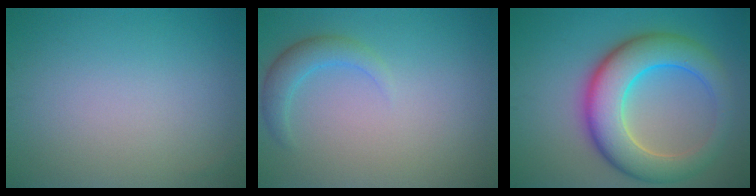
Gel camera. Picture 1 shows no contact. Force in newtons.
{"total": 2.4, "press": 2.4, "slide": 0.1}
{"total": 9.1, "press": 9.1, "slide": 0.4}